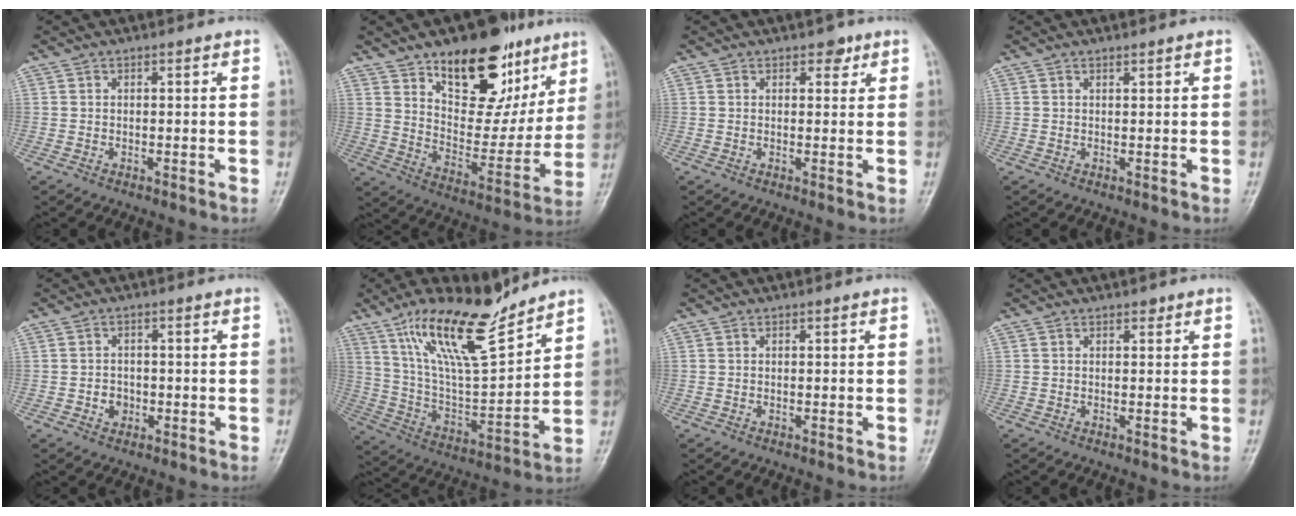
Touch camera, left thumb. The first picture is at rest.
{"total": 23.2, "force": [13.4, 12.3, 14.5], "torque": [-0.156, -0.057, 0.215]}
{"total": 2.3, "force": [1.4, 1.5, 1.1], "torque": [0.001, -0.005, 0.016]}
{"total": 0.5, "force": [0.5, 0.1, 0.2], "torque": [-0.006, -0.004, 0.008]}
{"total": 2.8, "force": [-0.9, 2.4, 1.2], "torque": [-0.003, 0.006, -0.013]}
{"total": 18.8, "force": [13.4, 5.1, 12.2], "torque": [-0.186, -0.069, 0.250]}
{"total": 0.0}
{"total": 0.8, "force": [0.6, 0.5, 0.3], "torque": [0.000, -0.003, 0.005]}